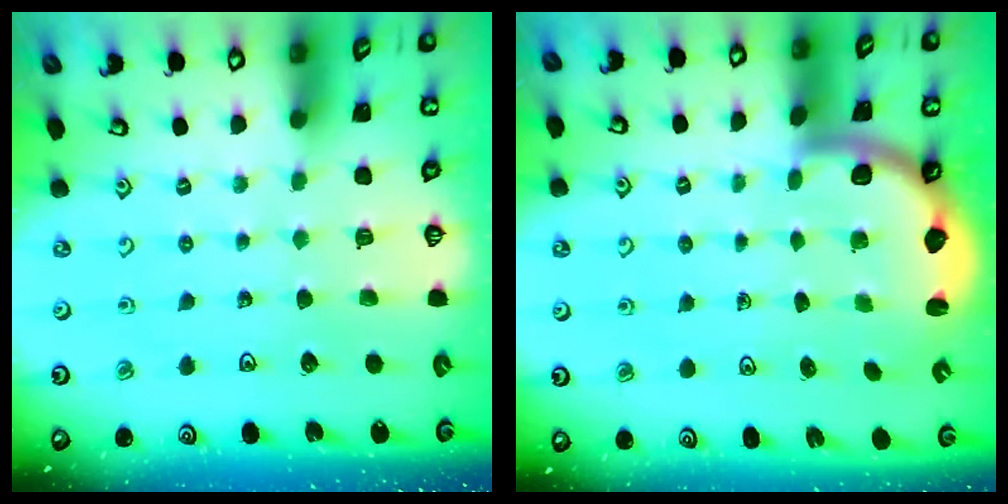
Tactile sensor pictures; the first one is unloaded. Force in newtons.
{"total": 2.5, "press": 2.2, "slide": 1.1}